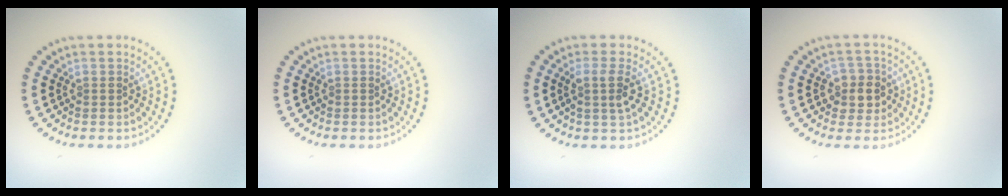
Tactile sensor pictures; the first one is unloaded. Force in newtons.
{"total": 0.0}
{"total": 2.2, "press": 1.7, "slide": 1.3}
{"total": 2.8, "press": 2.6, "slide": 1.1}